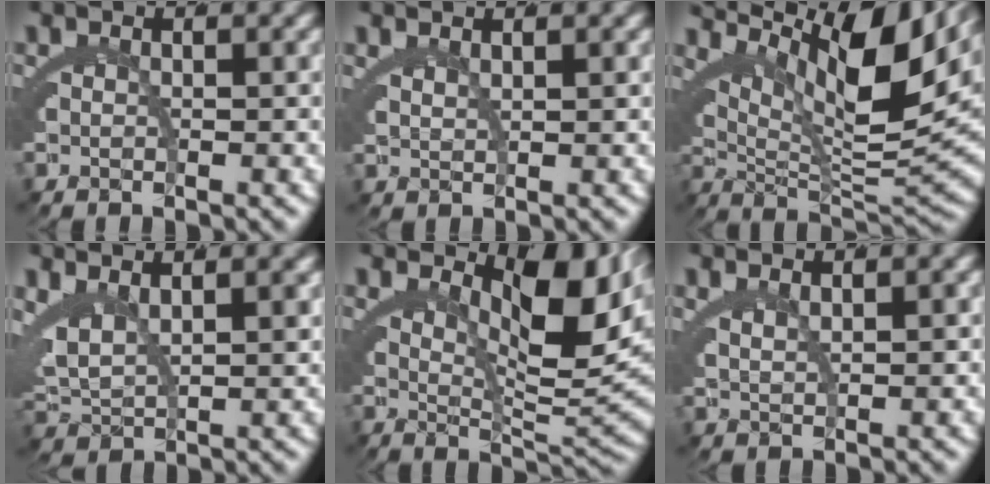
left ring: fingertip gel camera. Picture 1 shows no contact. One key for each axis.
{"total": 1.7, "fx": 1.5, "fy": -0.6, "fz": 0.4, "tx": -0.007, "ty": -0.004, "tz": 0.038}
{"total": 15.4, "fx": 7.4, "fy": 6.0, "fz": 12.1, "tx": -0.162, "ty": 0.039, "tz": 0.102}
{"total": 5.2, "fx": 1.6, "fy": 3.7, "fz": 3.3, "tx": -0.094, "ty": -0.020, "tz": 0.038}
{"total": 8.3, "fx": 4.0, "fy": 1.9, "fz": 7.0, "tx": -0.084, "ty": 0.001, "tz": 0.067}
{"total": 1.8, "fx": 1.6, "fy": -0.4, "fz": 0.7, "tx": -0.015, "ty": -0.006, "tz": 0.041}